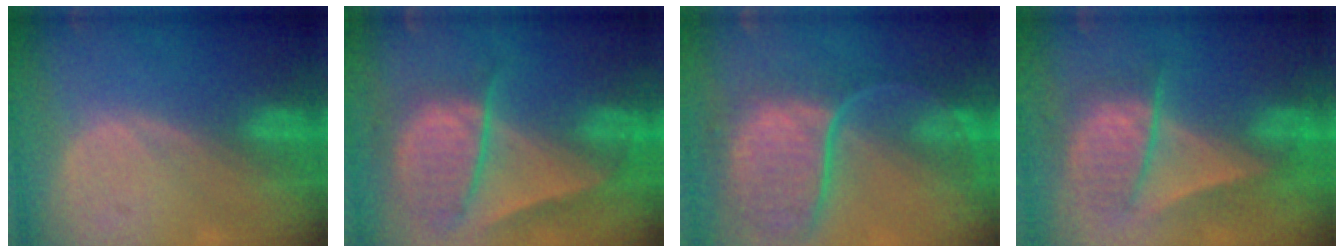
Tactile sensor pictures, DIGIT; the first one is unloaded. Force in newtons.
{"total": 9.3, "press": 8.0, "slide": 4.8}
{"total": 12.1, "press": 9.9, "slide": 7.0}
{"total": 7.8, "press": 7.5, "slide": 2.1}